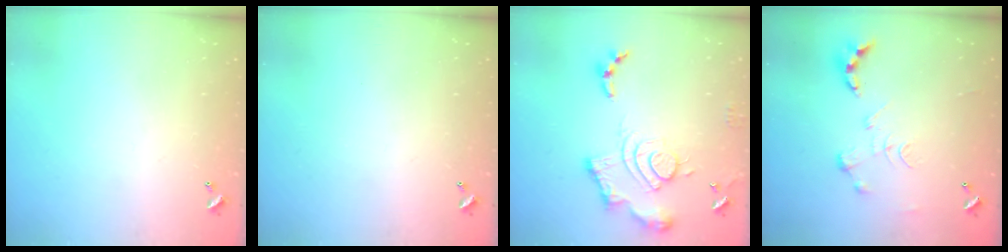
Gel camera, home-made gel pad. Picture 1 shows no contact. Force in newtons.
{"total": 0.0}
{"total": 15.7, "press": 15.6, "slide": 1.4}
{"total": 0.0}